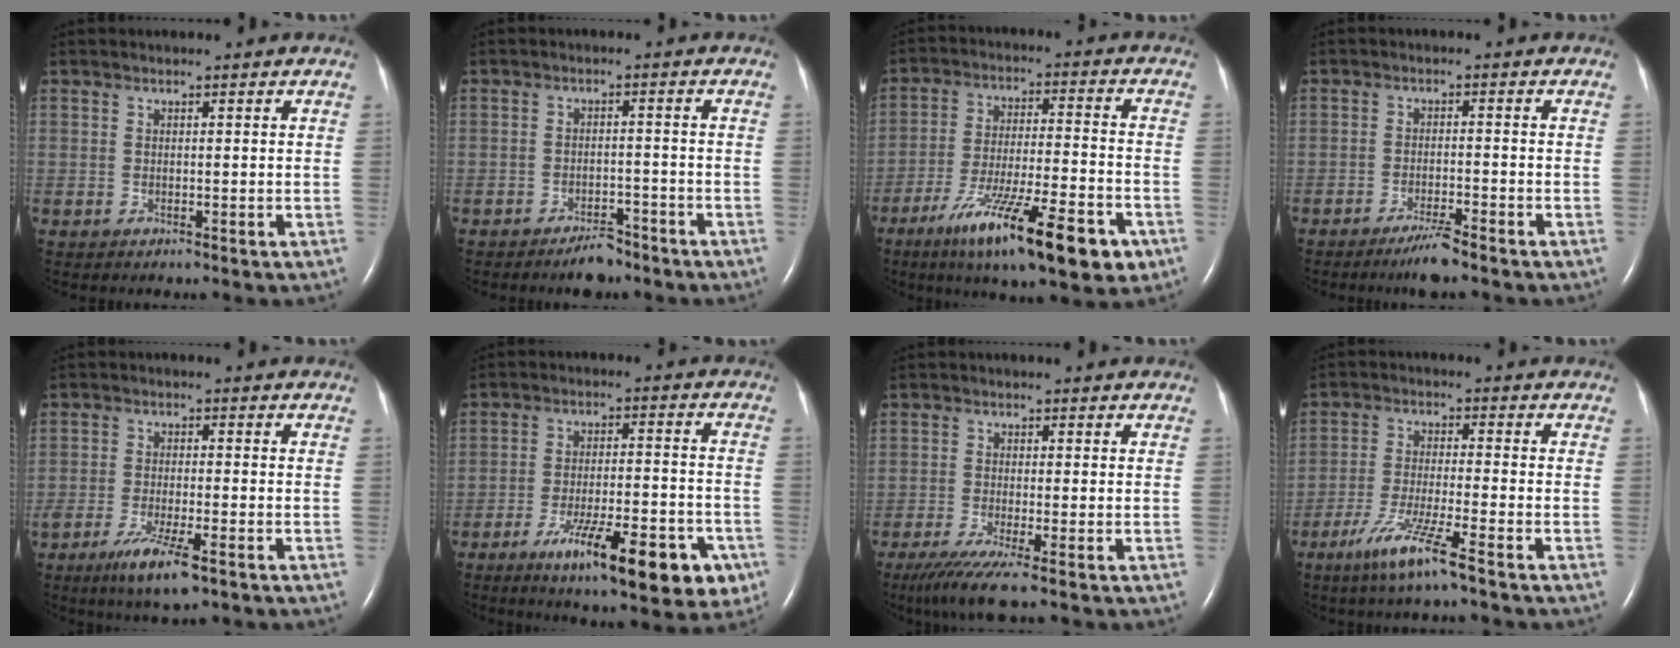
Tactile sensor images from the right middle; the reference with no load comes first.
{"total": 3.8, "force": [-3.2, 1.4, 1.5], "torque": [-0.027, 0.002, -0.047]}
{"total": 18.1, "force": [-10.4, 2.8, 14.6], "torque": [-0.214, -0.028, -0.163]}
{"total": 3.7, "force": [-3.0, -0.2, 2.2], "torque": [-0.046, -0.008, -0.056]}
{"total": 6.8, "force": [-4.0, 0.8, 5.4], "torque": [-0.107, -0.017, -0.067]}
{"total": 16.3, "force": [-8.8, 3.9, 13.1], "torque": [-0.152, -0.004, -0.122]}
{"total": 6.1, "force": [-4.1, -0.2, 4.5], "torque": [-0.078, -0.018, -0.074]}
{"total": 7.9, "force": [-5.1, -0.7, 6.0], "torque": [-0.124, -0.023, -0.098]}